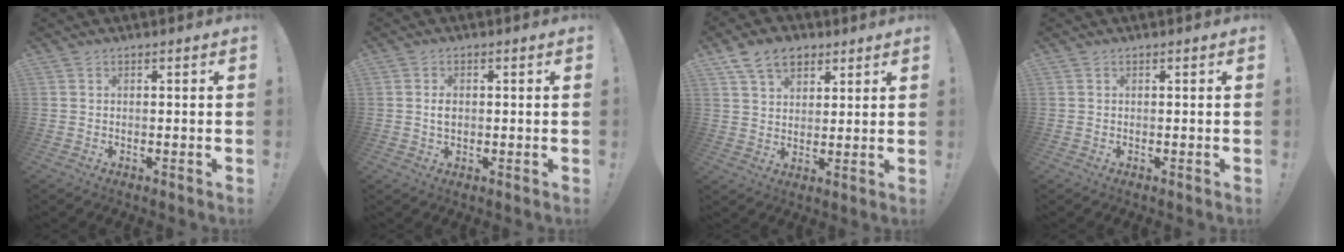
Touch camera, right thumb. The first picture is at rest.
{"total": 2.6, "force": [0.3, 1.8, 1.8], "torque": [-0.022, 0.000, 0.002]}
{"total": 9.8, "force": [5.8, 6.5, 4.6], "torque": [-0.077, -0.019, 0.113]}
{"total": 0.0}